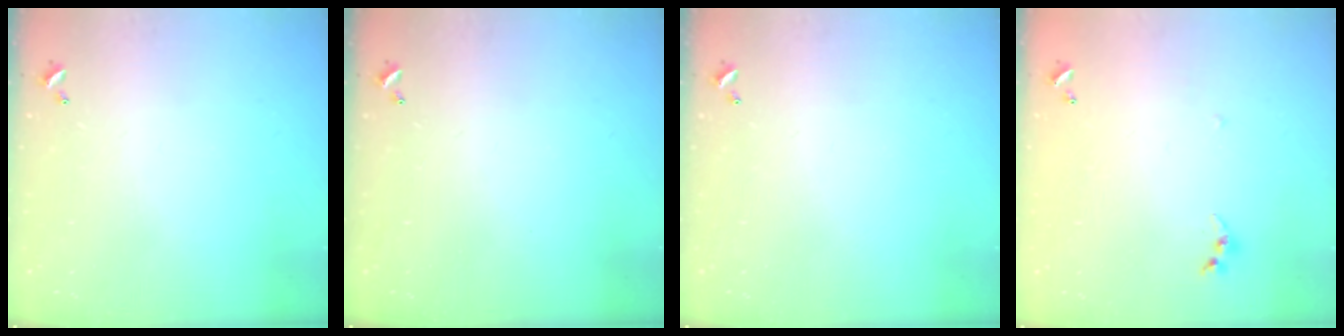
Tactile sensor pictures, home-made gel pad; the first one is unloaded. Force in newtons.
{"total": 0.0}
{"total": 0.0}
{"total": 5.0, "press": 5.0, "slide": 0.6}